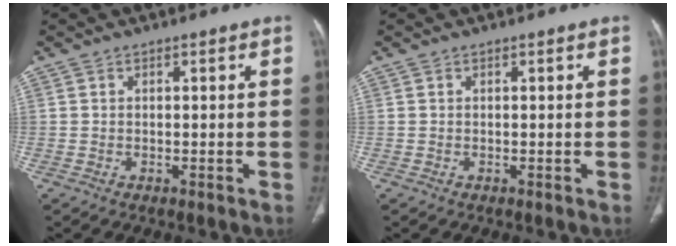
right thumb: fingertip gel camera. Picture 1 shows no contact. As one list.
[{"total": 0.0}]